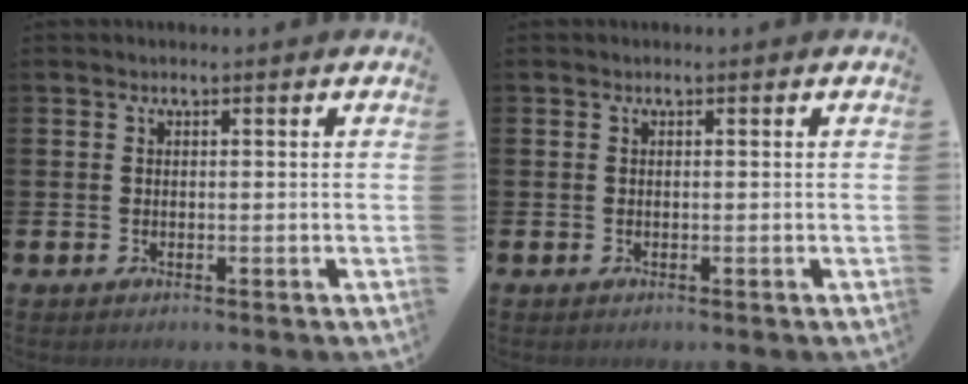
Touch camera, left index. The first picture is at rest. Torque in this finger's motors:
{"motor_torque": [-0.06, -0.06, 0.01, 0.01]}